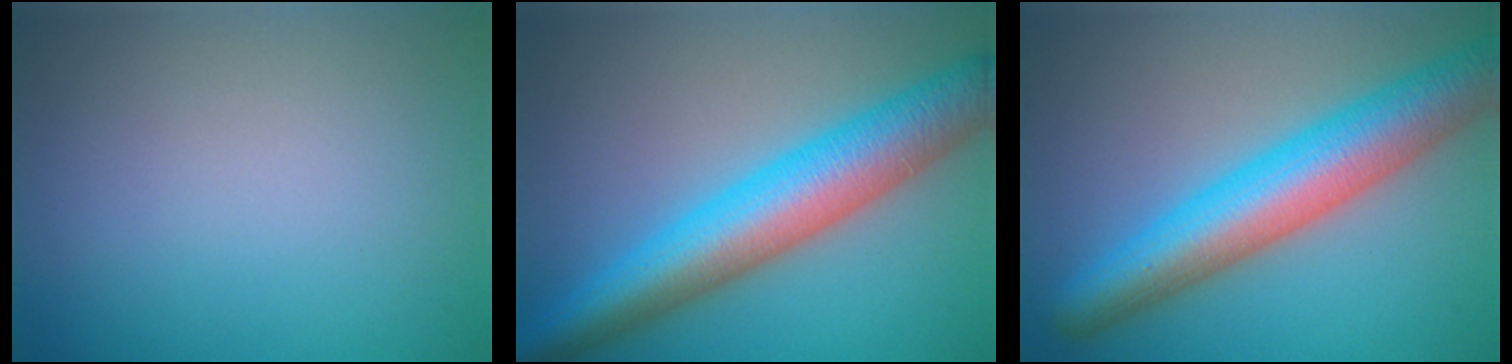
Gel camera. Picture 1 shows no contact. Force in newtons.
{"total": 8.8, "press": 8.8, "slide": 0.1}
{"total": 8.5, "press": 8.5, "slide": 0.2}